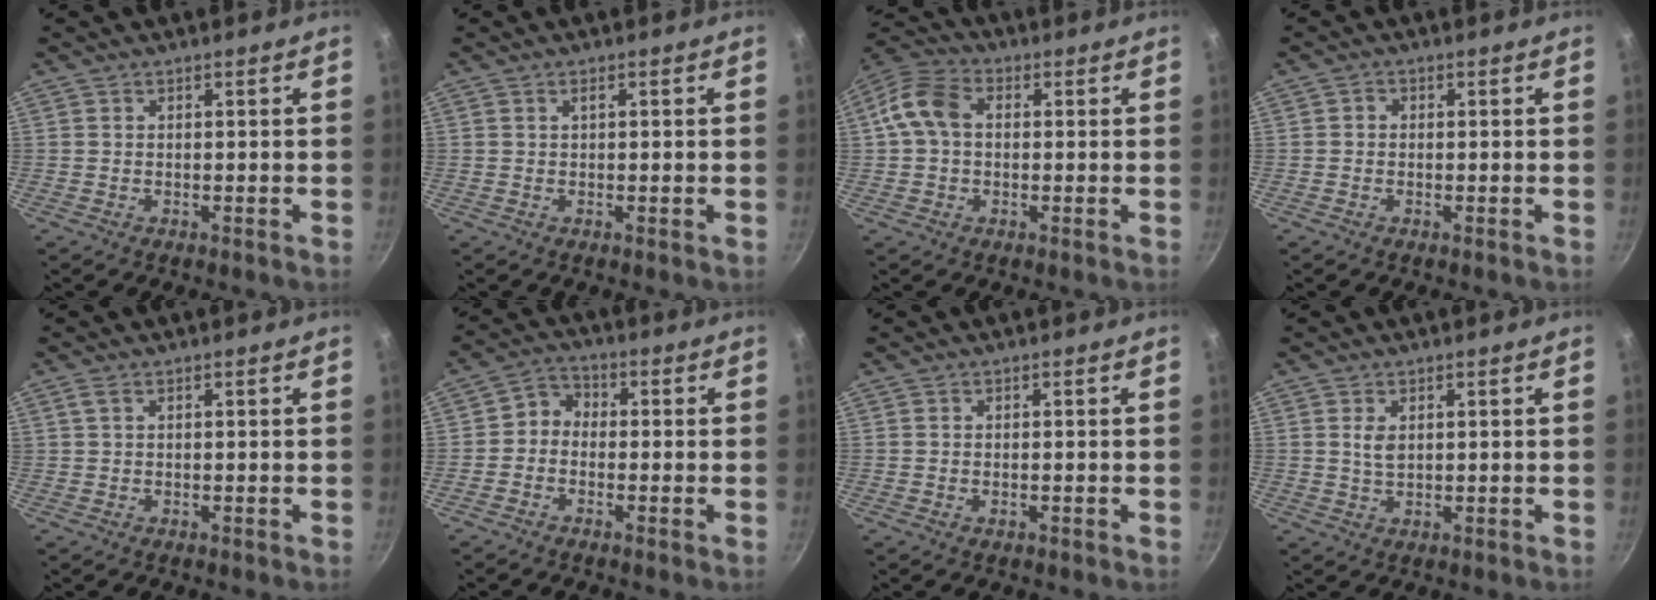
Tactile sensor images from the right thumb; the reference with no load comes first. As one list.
[{"total": 1.0, "force": [0.3, 0.3, 0.9], "torque": [-0.015, 0.002, 0.003]}, {"total": 8.7, "force": [0.8, 6.4, 5.9], "torque": [-0.103, 0.023, -0.001]}, {"total": 1.2, "force": [0.0, 1.1, 0.6], "torque": [-0.009, 0.006, -0.003]}, {"total": 1.2, "force": [0.5, 0.5, 0.9], "torque": [-0.020, 0.004, 0.013]}, {"total": 3.8, "force": [-1.0, 3.2, 1.9], "torque": [-0.016, 0.022, -0.034]}, {"total": 0.7, "force": [-0.2, 0.3, 0.5], "torque": [-0.009, 0.002, -0.004]}, {"total": 2.6, "force": [0.8, 1.5, 2.0], "torque": [-0.036, -0.006, 0.016]}]